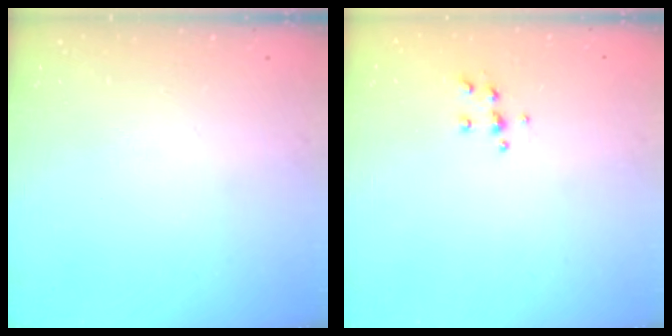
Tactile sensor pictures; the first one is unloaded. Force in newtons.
{"total": 5.5, "press": 5.5, "slide": 0.5}